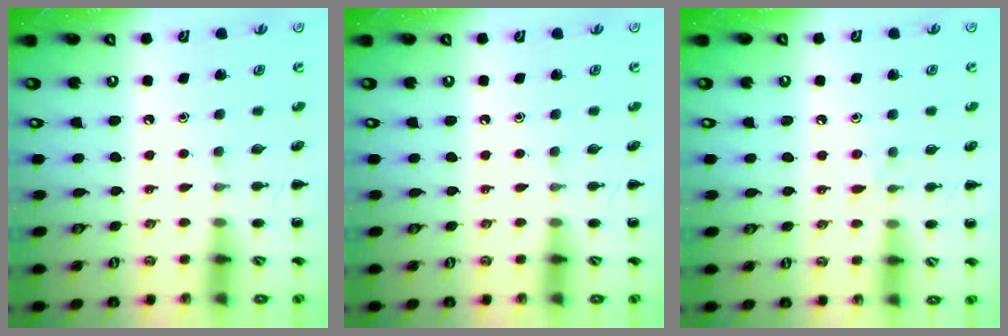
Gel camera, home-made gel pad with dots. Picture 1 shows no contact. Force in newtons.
{"total": 0.0}
{"total": 4.6, "press": 4.3, "slide": 1.8}